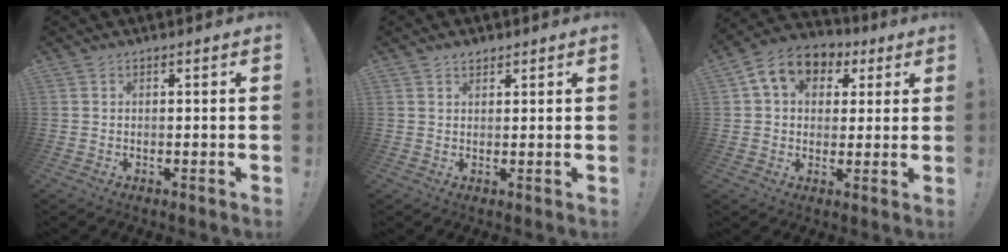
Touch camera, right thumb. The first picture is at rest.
{"total": 1.9, "force": [1.5, 0.9, 0.7], "torque": [-0.003, -0.008, 0.026]}
{"total": 11.4, "force": [4.2, 8.6, 6.3], "torque": [-0.098, -0.005, 0.084]}